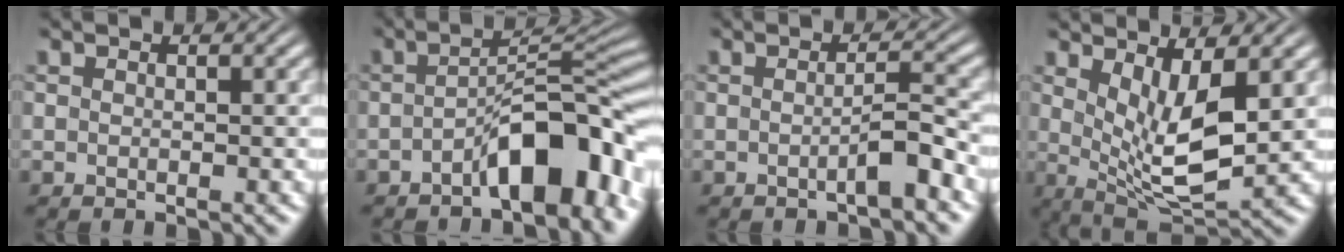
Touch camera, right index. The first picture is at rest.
{"total": 6.4, "force": [-3.0, 1.7, 5.4], "torque": [-0.073, -0.005, -0.044]}
{"total": 2.2, "force": [-1.2, 0.1, 1.8], "torque": [-0.016, 0.002, -0.025]}
{"total": 7.5, "force": [1.2, 3.4, 6.5], "torque": [-0.102, -0.029, 0.030]}